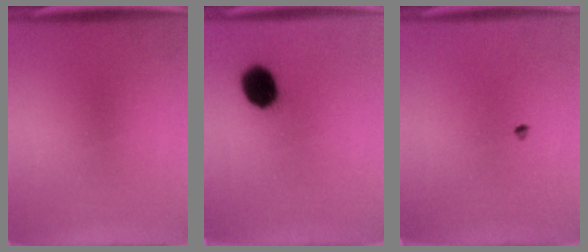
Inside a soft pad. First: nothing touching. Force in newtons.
{"total": 10.5}
{"total": 0.7}